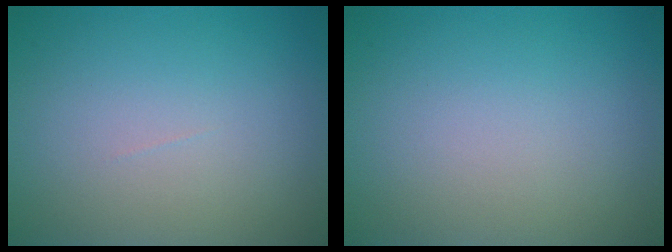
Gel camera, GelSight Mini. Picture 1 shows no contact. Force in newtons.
{"total": 0.0}